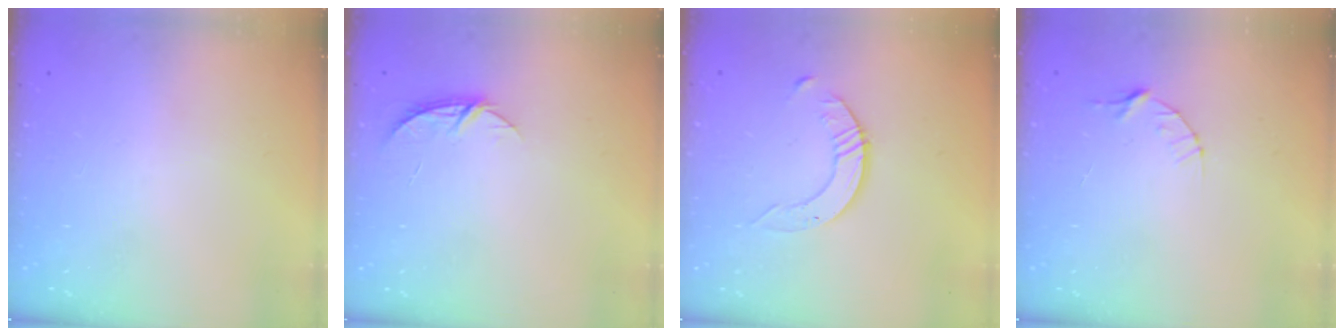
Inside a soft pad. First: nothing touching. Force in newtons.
{"total": 4.6, "press": 4.6, "slide": 0.5}
{"total": 3.4, "press": 3.3, "slide": 0.4}
{"total": 4.1, "press": 4.1, "slide": 0.4}